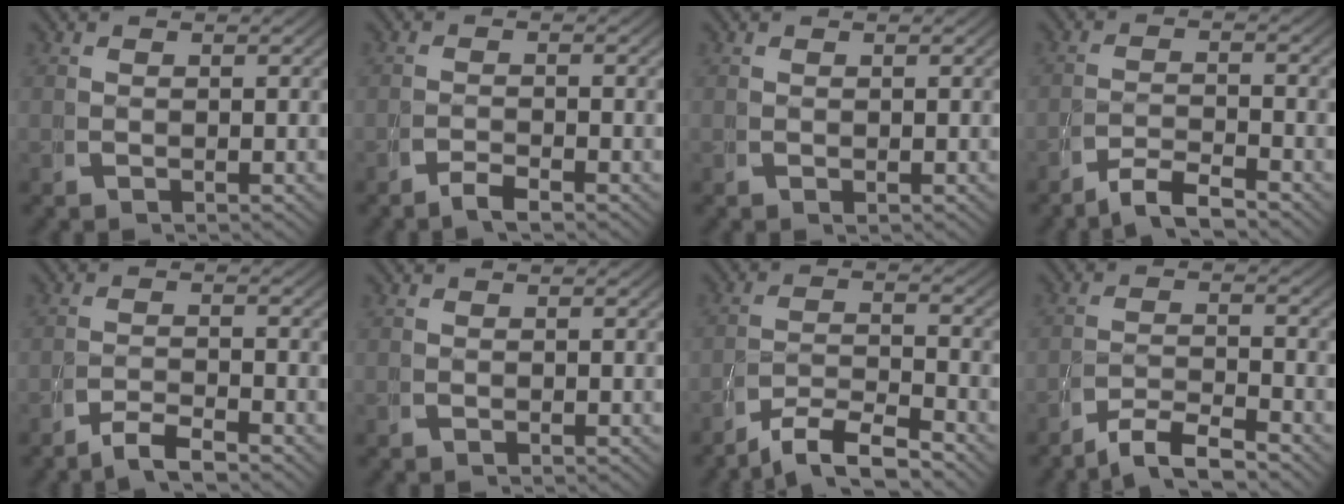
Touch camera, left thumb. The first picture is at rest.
{"total": 1.6, "force": [-1.5, 0.2, 0.7], "torque": [-0.009, 0.000, -0.033]}
{"total": 0.0}
{"total": 3.3, "force": [-2.8, 1.0, 1.5], "torque": [-0.014, -0.001, -0.054]}
{"total": 2.6, "force": [-2.3, 0.6, 1.0], "torque": [-0.010, 0.000, -0.048]}
{"total": 0.0}
{"total": 5.0, "force": [-3.0, 2.7, 3.0], "torque": [-0.048, -0.010, -0.052]}
{"total": 3.7, "force": [-2.7, 1.6, 2.1], "torque": [-0.023, -0.002, -0.051]}